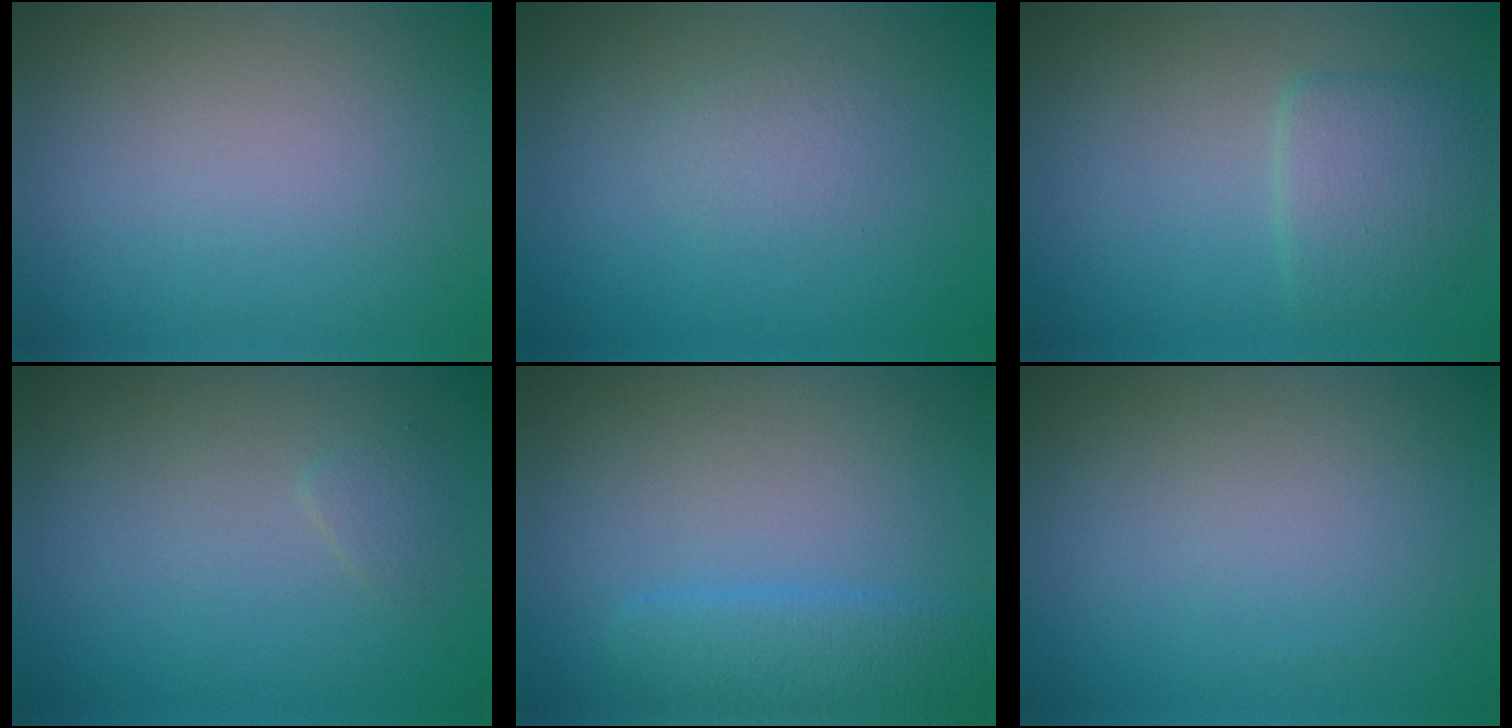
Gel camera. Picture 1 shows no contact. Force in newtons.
{"total": 1.2, "press": 1.2, "slide": 0.0}
{"total": 2.8, "press": 2.8, "slide": 0.3}
{"total": 0.8, "press": 0.8, "slide": 0.1}
{"total": 2.8, "press": 2.8, "slide": 0.1}
{"total": 0.0}